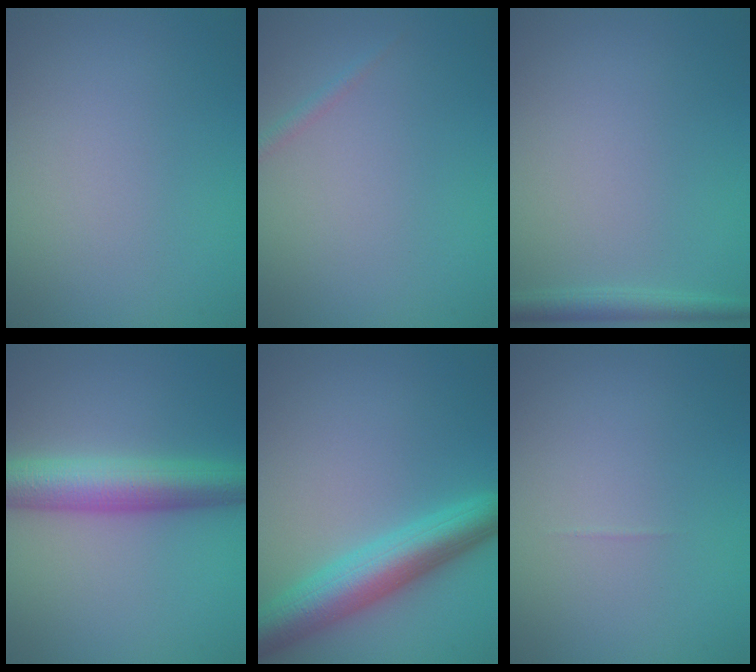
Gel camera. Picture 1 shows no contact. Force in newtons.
{"total": 0.7, "press": 0.7, "slide": 0.0}
{"total": 1.7, "press": 1.7, "slide": 0.1}
{"total": 6.0, "press": 6.0, "slide": 0.1}
{"total": 6.5, "press": 6.5, "slide": 0.2}
{"total": 0.0}